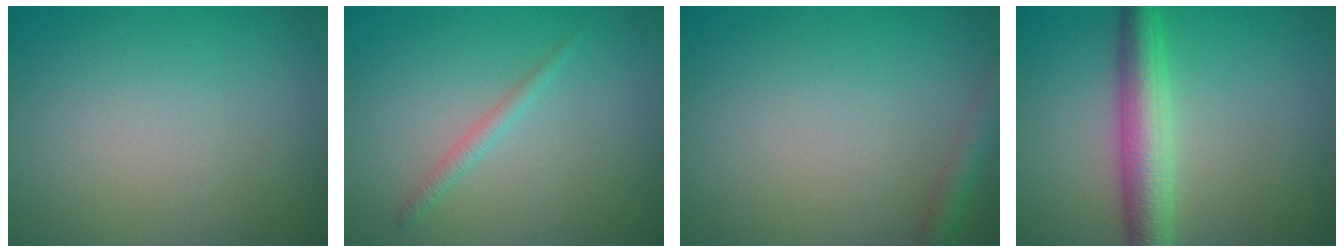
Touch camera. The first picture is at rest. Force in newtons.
{"total": 1.1, "press": 1.1, "slide": 0.1}
{"total": 1.7, "press": 1.7, "slide": 0.1}
{"total": 5.0, "press": 5.0, "slide": 0.1}